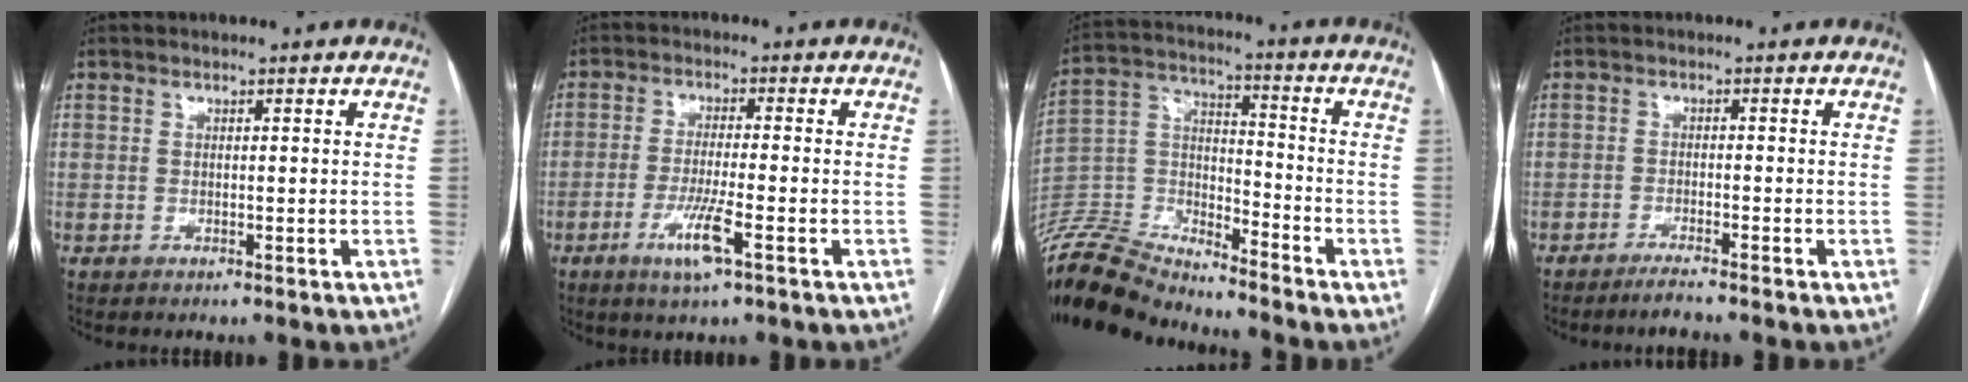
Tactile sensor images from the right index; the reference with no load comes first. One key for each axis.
{"total": 6.2, "fx": -2.9, "fy": 0.1, "fz": 5.5, "tx": -0.105, "ty": -0.012, "tz": -0.054}
{"total": 16.2, "fx": -15.7, "fy": 2.6, "fz": 2.7, "tx": -0.057, "ty": 0.037, "tz": -0.289}
{"total": 2.4, "fx": -2.2, "fy": -0.5, "fz": 0.9, "tx": -0.021, "ty": -0.007, "tz": -0.042}